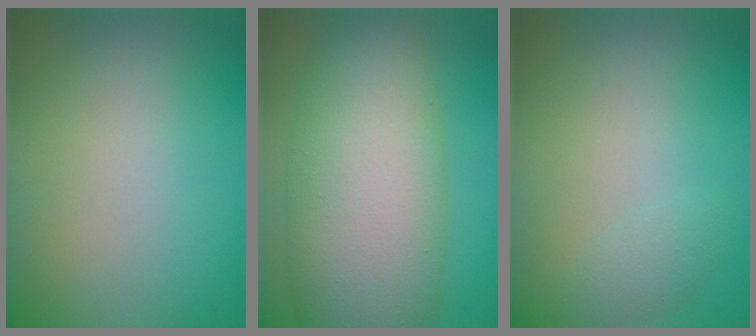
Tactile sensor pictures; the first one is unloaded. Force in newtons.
{"total": 11.4, "press": 11.4, "slide": 0.5}
{"total": 1.2, "press": 1.2, "slide": 0.1}